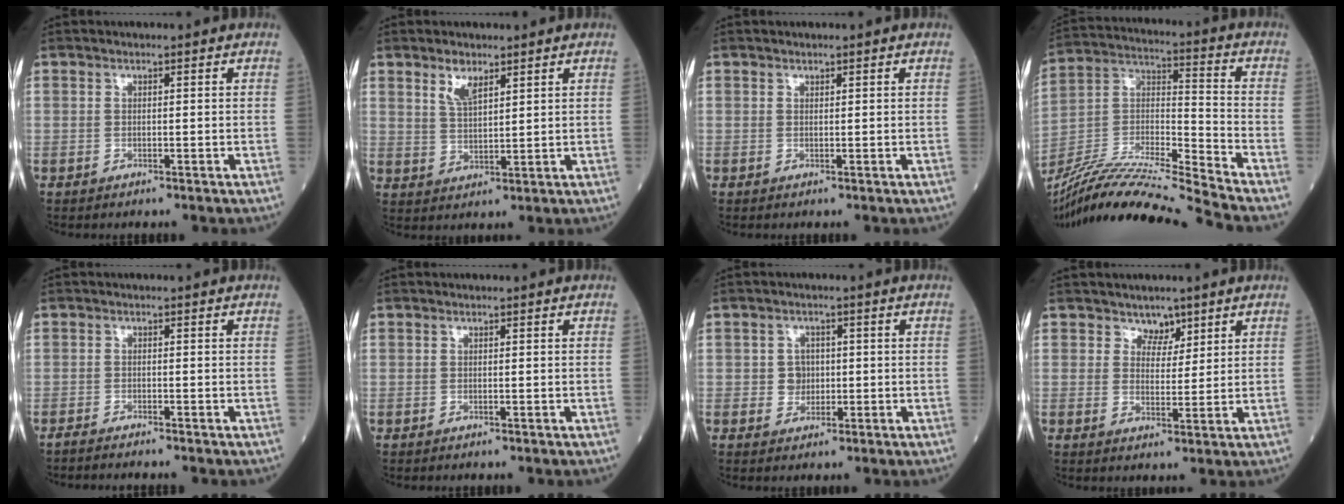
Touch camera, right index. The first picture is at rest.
{"total": 3.8, "force": [2.5, 1.3, 2.5], "torque": [-0.052, 0.001, 0.052]}
{"total": 0.0}
{"total": 20.5, "force": [-18.8, -2.1, 7.9], "torque": [-0.166, -0.009, -0.338]}
{"total": 3.9, "force": [-3.5, -0.1, 1.7], "torque": [-0.025, -0.005, -0.049]}
{"total": 0.0}
{"total": 2.5, "force": [-0.1, 2.3, 0.9], "torque": [-0.007, 0.005, -0.001]}
{"total": 2.9, "force": [2.3, 1.7, 0.5], "torque": [0.001, -0.004, 0.037]}